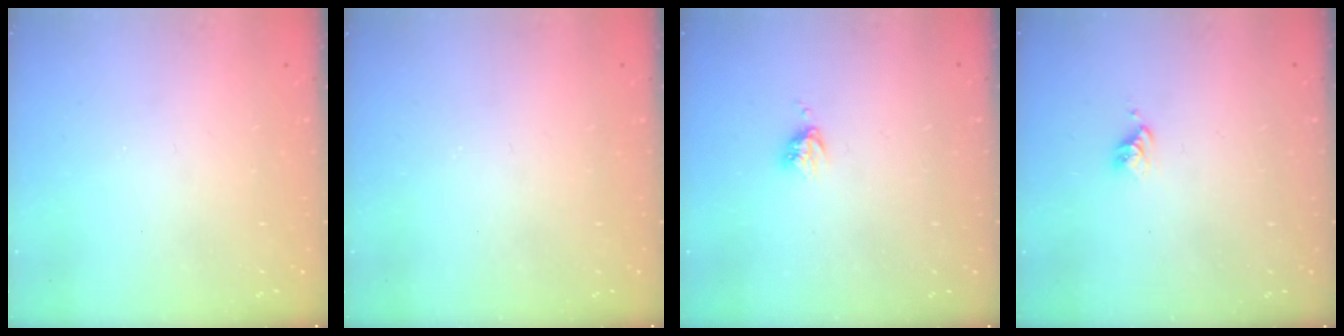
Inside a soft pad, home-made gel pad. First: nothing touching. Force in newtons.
{"total": 0.0}
{"total": 3.5, "press": 3.4, "slide": 0.4}
{"total": 3.7, "press": 3.6, "slide": 0.5}